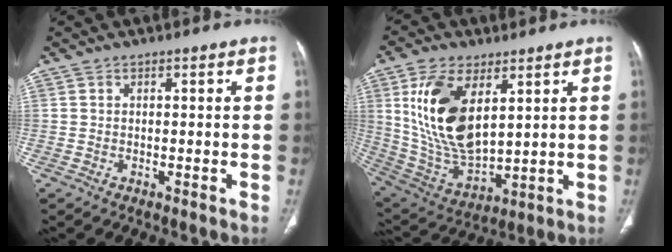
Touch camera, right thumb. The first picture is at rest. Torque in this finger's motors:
{"motor_torque": [-0.83, 2.17, 1.82, 0.49, 0.55]}